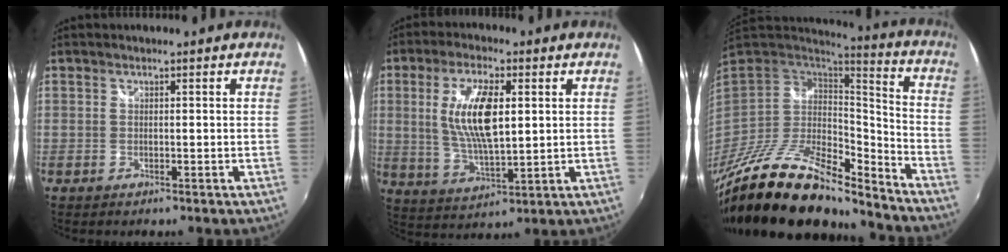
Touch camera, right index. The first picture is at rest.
{"total": 12.0, "force": [2.3, 4.1, 11.1], "torque": [-0.214, -0.003, 0.050]}
{"total": 23.9, "force": [-18.0, 8.0, 13.6], "torque": [-0.251, -0.025, -0.312]}